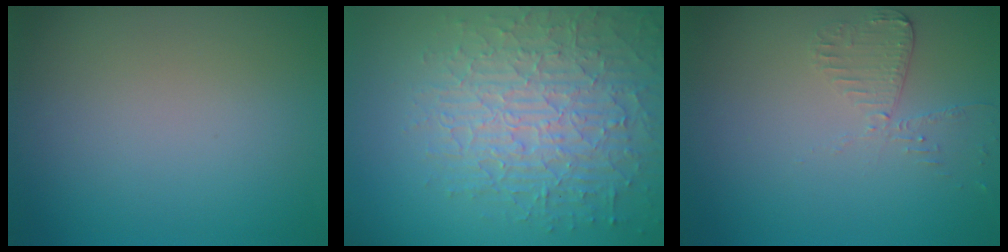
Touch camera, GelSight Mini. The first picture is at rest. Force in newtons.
{"total": 6.9, "press": 5.2, "slide": 4.6}
{"total": 1.9, "press": 1.9, "slide": 0.4}